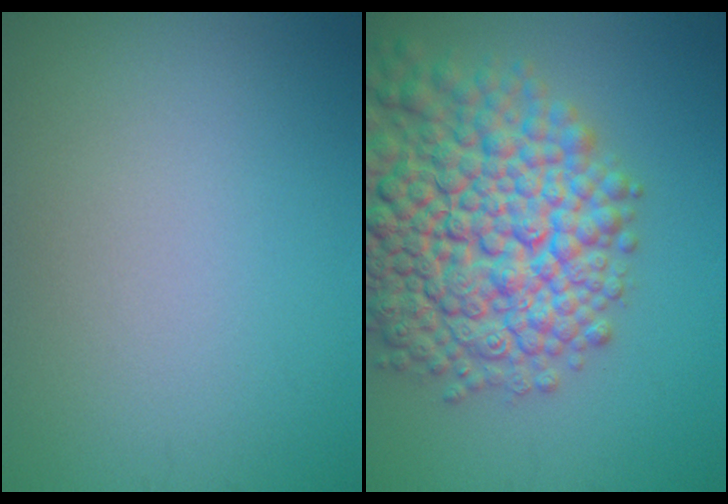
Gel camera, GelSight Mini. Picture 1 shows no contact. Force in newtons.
{"total": 13.3, "press": 13.3, "slide": 0.6}